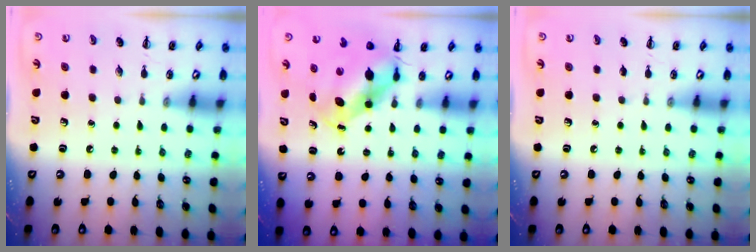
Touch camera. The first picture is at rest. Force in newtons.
{"total": 5.6, "press": 5.5, "slide": 1.3}
{"total": 0.0}